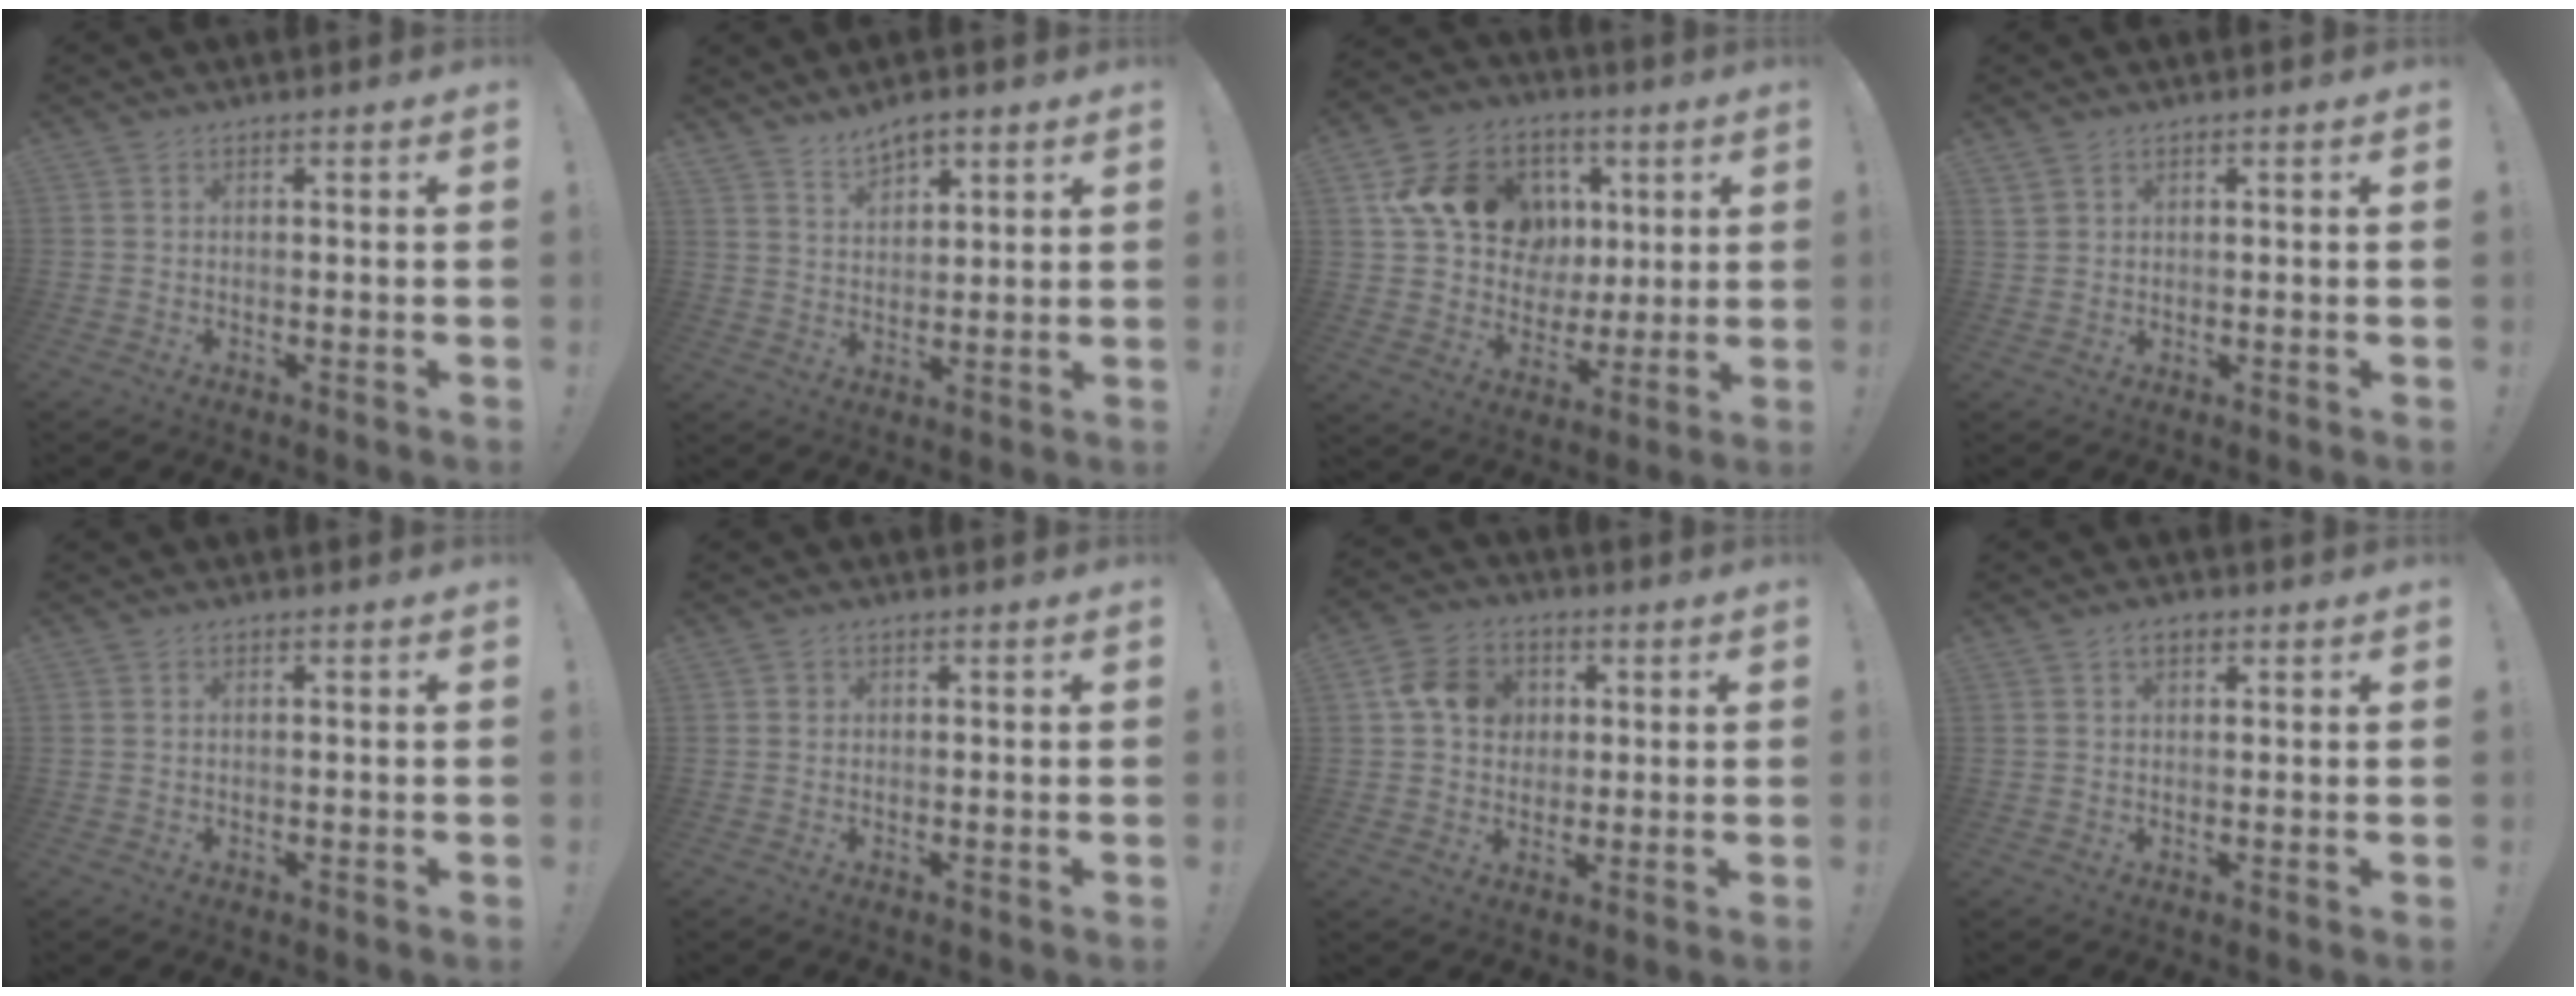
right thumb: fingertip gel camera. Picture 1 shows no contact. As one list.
[{"total": 6.0, "force": [4.8, 3.0, 2.0], "torque": [-0.034, -0.026, 0.089]}, {"total": 19.5, "force": [6.7, 15.7, 9.5], "torque": [-0.140, -0.005, 0.150]}, {"total": 2.1, "force": [1.5, 1.3, 0.8], "torque": [-0.008, -0.007, 0.028]}, {"total": 0.5, "force": [0.3, 0.2, 0.3], "torque": [-0.012, 0.002, 0.008]}, {"total": 1.0, "force": [0.3, 0.9, 0.1], "torque": [0.005, -0.001, 0.004]}, {"total": 11.7, "force": [2.9, 10.0, 5.4], "torque": [-0.078, 0.010, 0.061]}, {"total": 2.6, "force": [1.4, 1.5, 1.7], "torque": [-0.023, -0.001, 0.023]}]